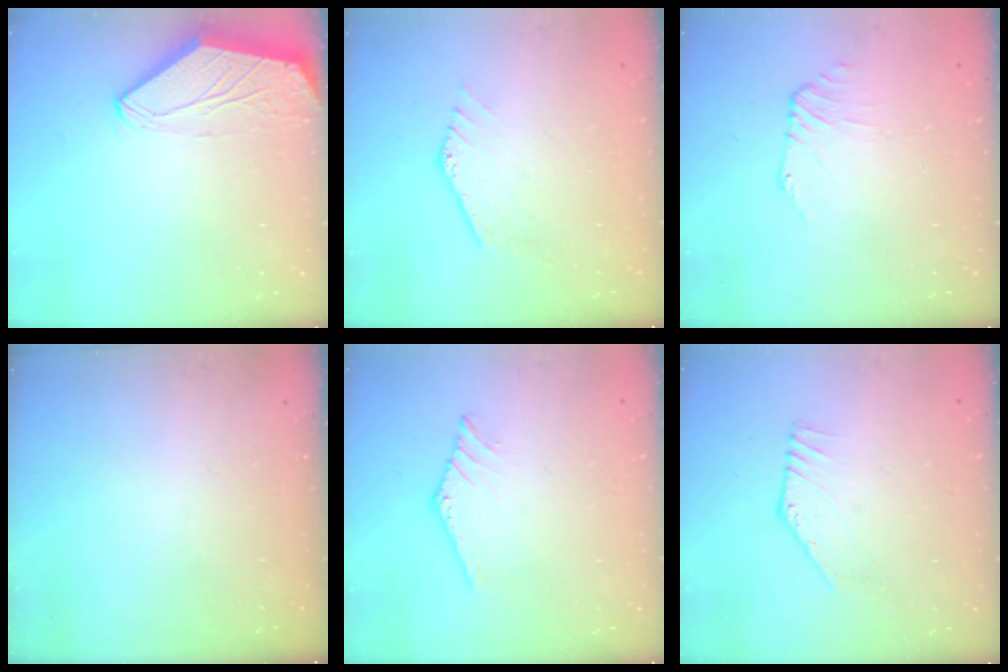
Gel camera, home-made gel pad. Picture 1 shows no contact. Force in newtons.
{"total": 1.1, "press": 1.0, "slide": 0.4}
{"total": 0.0}
{"total": 0.0}
{"total": 0.0}
{"total": 3.7, "press": 3.7, "slide": 0.2}